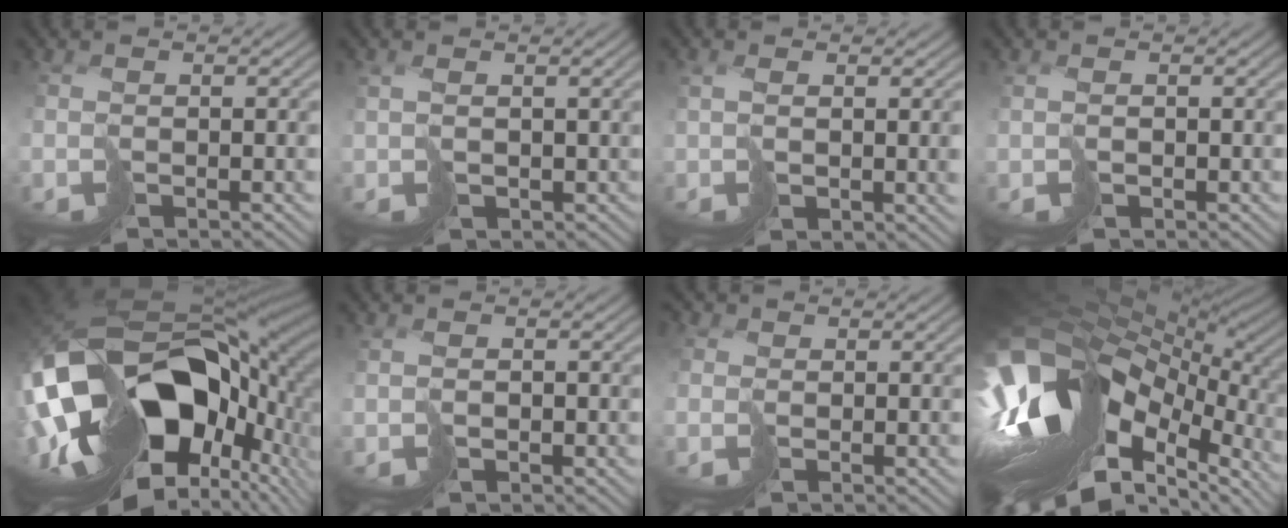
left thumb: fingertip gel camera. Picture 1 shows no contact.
{"total": 2.3, "force": [1.1, 1.1, 1.7], "torque": [-0.039, -0.001, 0.029]}
{"total": 3.4, "force": [1.2, 1.6, 2.7], "torque": [-0.051, -0.006, 0.036]}
{"total": 0.8, "force": [0.3, 0.6, 0.4], "torque": [-0.010, -0.001, 0.010]}
{"total": 20.0, "force": [-2.6, 11.1, 16.4], "torque": [-0.350, -0.047, -0.011]}
{"total": 1.0, "force": [0.2, 0.9, 0.5], "torque": [-0.011, -0.001, 0.008]}
{"total": 1.8, "force": [0.4, 1.7, 0.4], "torque": [-0.019, 0.004, 0.003]}
{"total": 16.8, "force": [-3.0, 9.5, 13.5], "torque": [-0.293, -0.030, -0.018]}